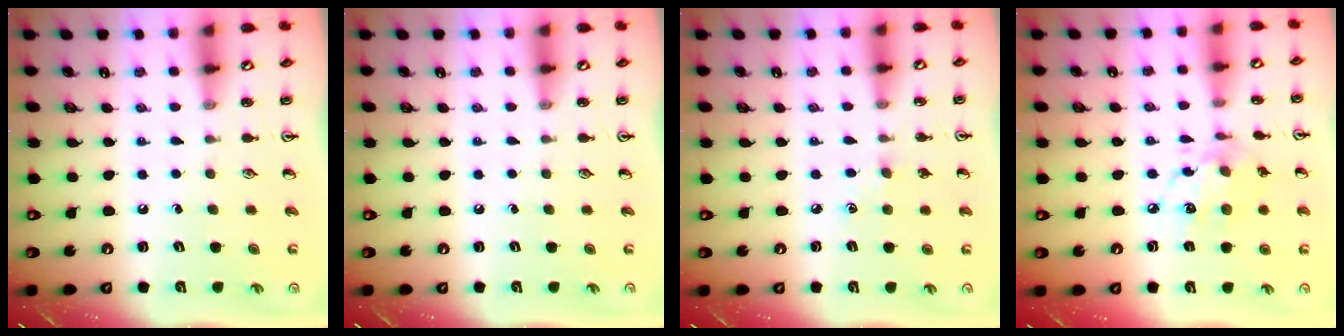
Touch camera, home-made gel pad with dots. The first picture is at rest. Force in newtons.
{"total": 0.0}
{"total": 4.7, "press": 4.7, "slide": 0.6}
{"total": 11.3, "press": 11.3, "slide": 0.7}